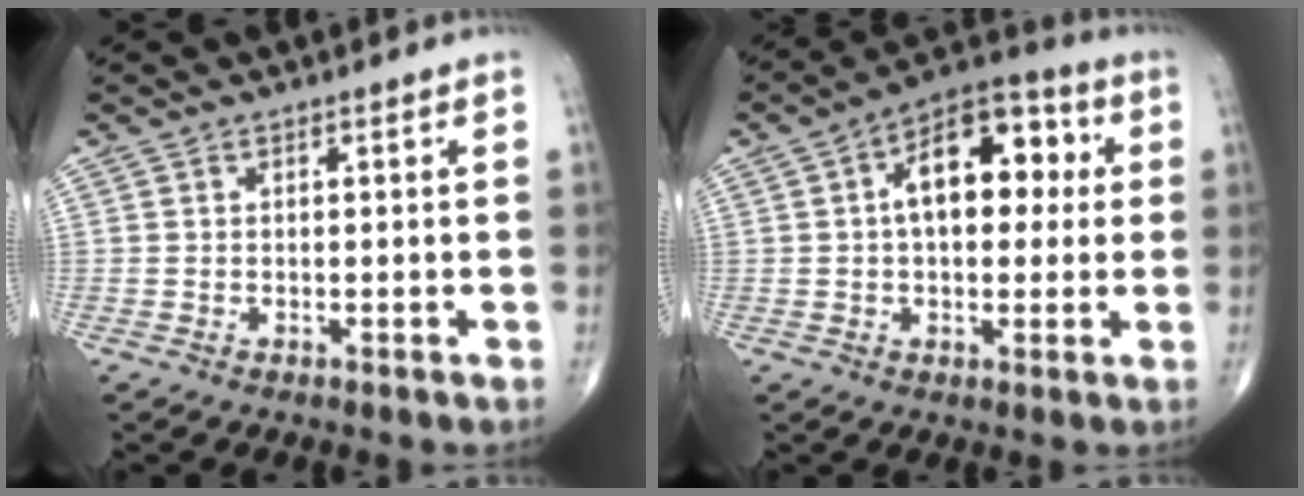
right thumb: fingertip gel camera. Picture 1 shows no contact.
{"total": 14.5, "force": [2.5, 8.2, 11.6], "torque": [-0.145, 0.028, 0.029]}